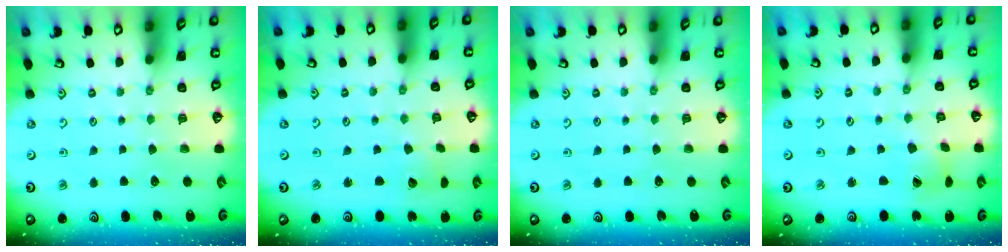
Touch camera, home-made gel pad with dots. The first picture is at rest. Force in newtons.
{"total": 3.0, "press": 3.0, "slide": 0.3}
{"total": 0.0}
{"total": 2.4, "press": 2.4, "slide": 0.3}